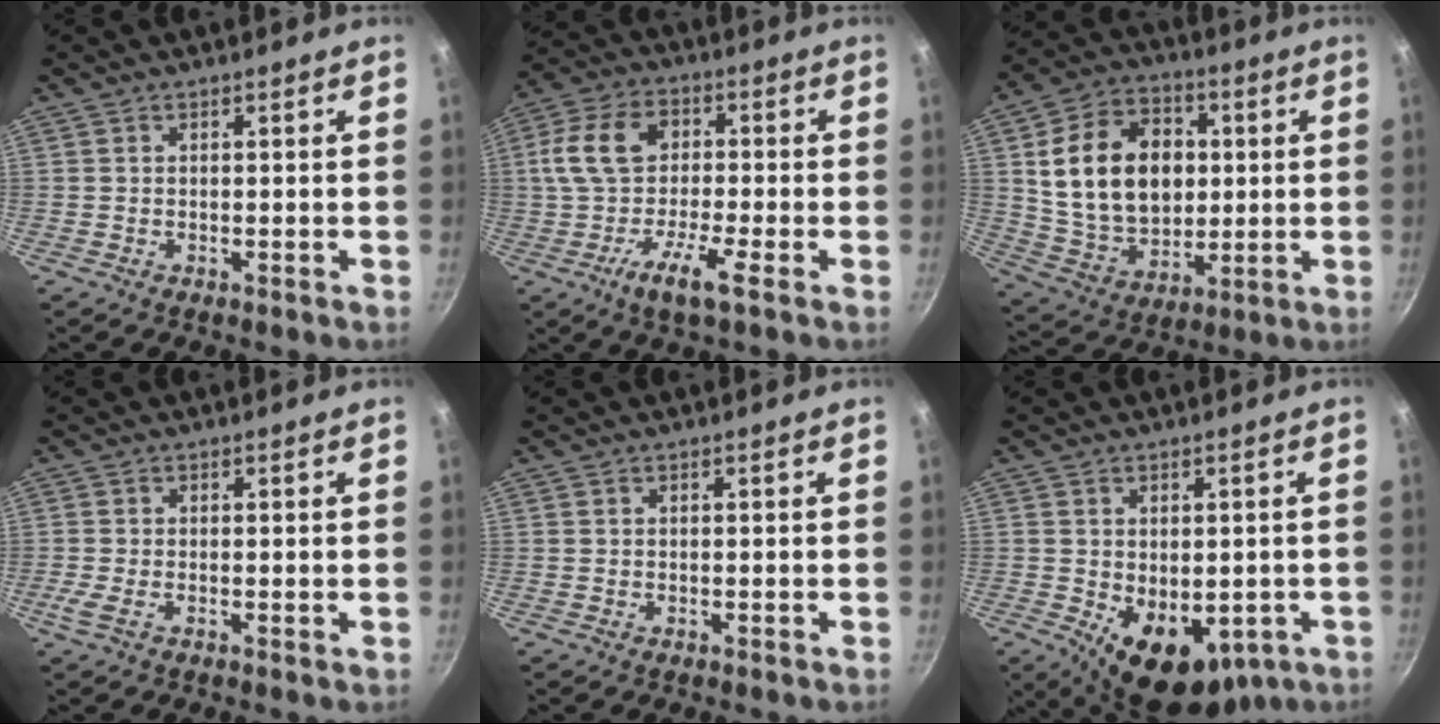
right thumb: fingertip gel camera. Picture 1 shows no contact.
{"total": 11.9, "force": [-3.5, 5.6, 9.9], "torque": [-0.183, 0.028, -0.089]}
{"total": 20.5, "force": [2.8, 14.9, 13.9], "torque": [-0.215, 0.005, 0.057]}
{"total": 2.0, "force": [-0.5, 0.7, 1.8], "torque": [-0.041, -0.003, -0.013]}
{"total": 0.0}
{"total": 12.3, "force": [-3.3, 7.9, 8.8], "torque": [-0.094, -0.014, -0.023]}